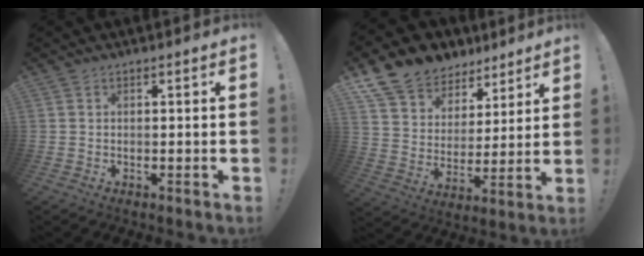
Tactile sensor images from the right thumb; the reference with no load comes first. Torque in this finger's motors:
{"motor_torque": [0.09, 1.86, 0.22, 0.12, 0.03]}